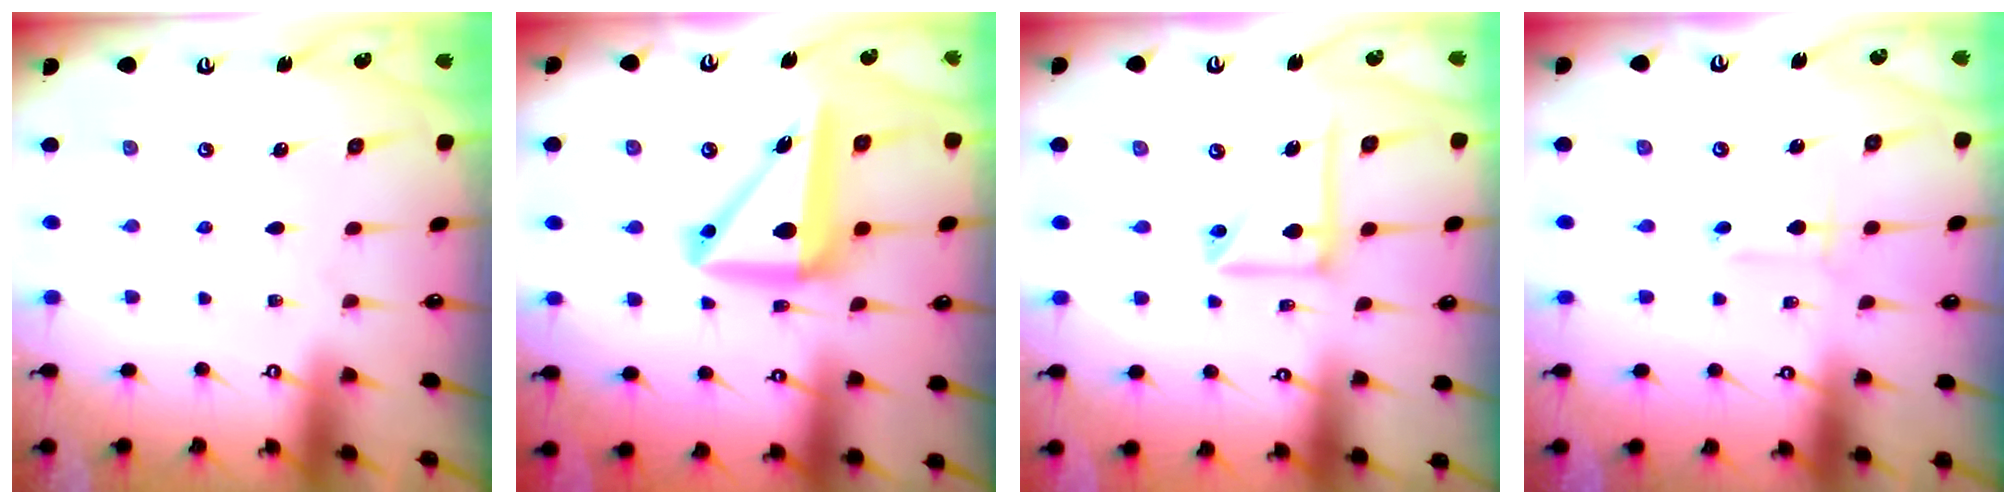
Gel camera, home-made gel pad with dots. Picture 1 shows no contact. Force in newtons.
{"total": 12.9, "press": 12.5, "slide": 3.4}
{"total": 12.7, "press": 12.6, "slide": 1.7}
{"total": 3.0, "press": 3.0, "slide": 0.3}